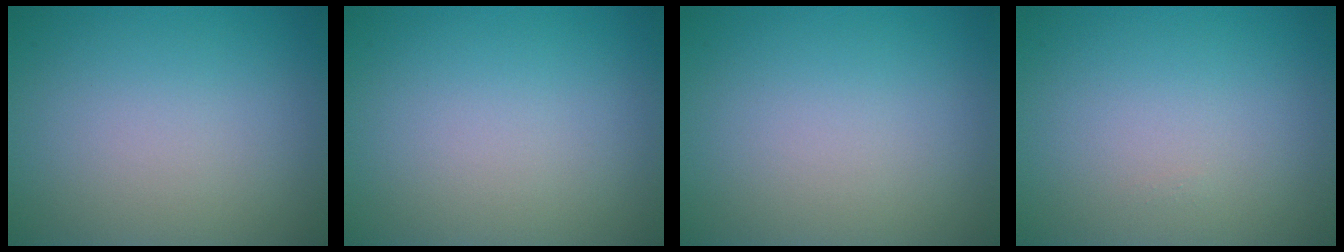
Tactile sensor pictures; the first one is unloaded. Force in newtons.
{"total": 0.0}
{"total": 0.0}
{"total": 0.0}